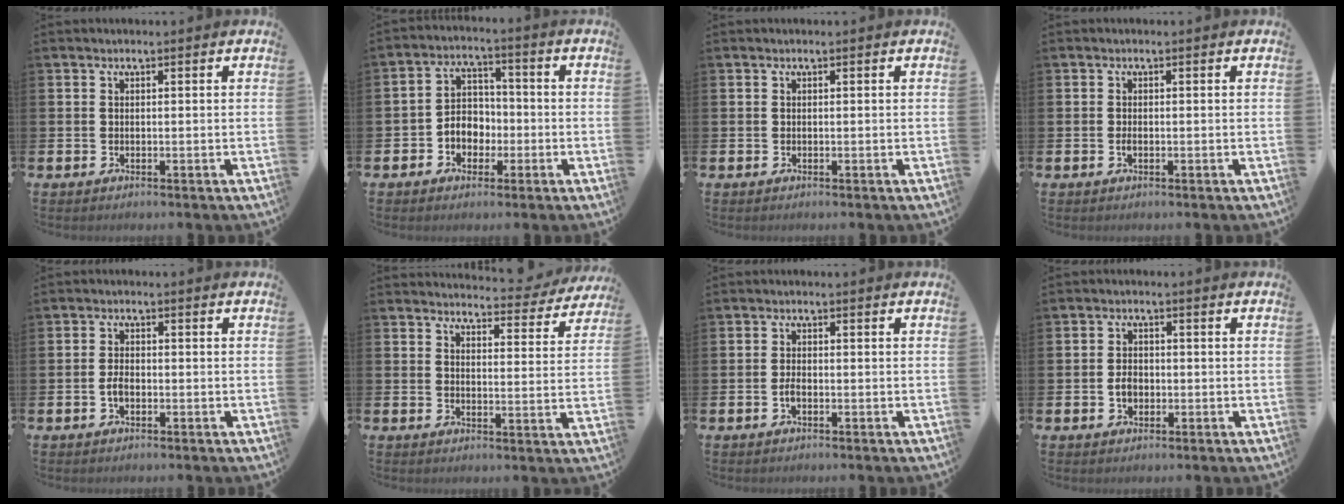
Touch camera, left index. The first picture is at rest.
{"total": 4.3, "force": [-1.5, 3.6, 1.8], "torque": [-0.043, 0.007, -0.036]}
{"total": 0.0}
{"total": 0.8, "force": [-0.2, 0.4, 0.7], "torque": [-0.013, 0.001, -0.004]}
{"total": 2.3, "force": [-0.6, 1.3, 1.8], "torque": [-0.034, 0.004, -0.012]}
{"total": 3.8, "force": [3.7, 0.7, 0.4], "torque": [-0.008, -0.029, 0.060]}
{"total": 1.7, "force": [-0.6, 0.8, 1.4], "torque": [-0.027, 0.002, -0.013]}
{"total": 2.4, "force": [-0.5, 1.8, 1.5], "torque": [-0.020, 0.002, -0.013]}